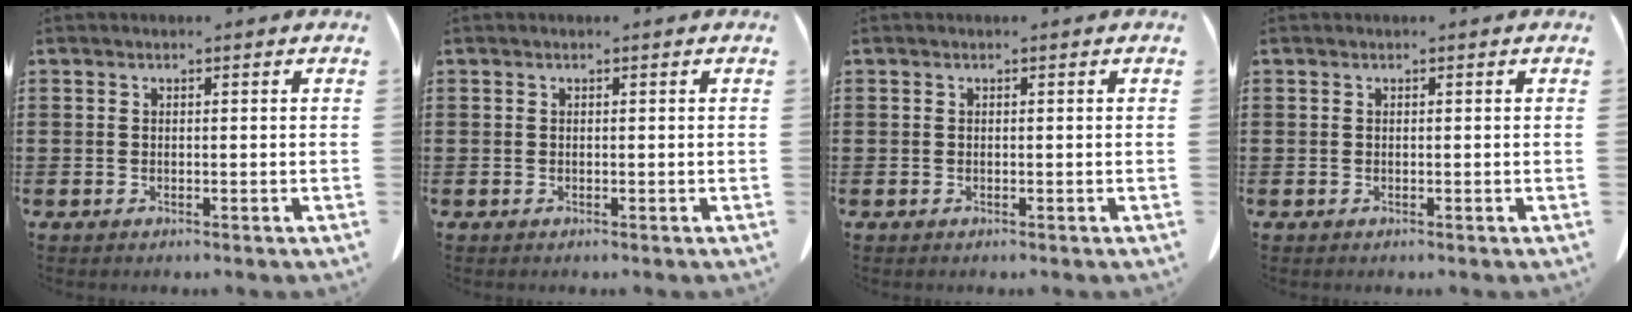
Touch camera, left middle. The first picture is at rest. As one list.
[{"total": 0.0}, {"total": 0.0}, {"total": 0.0}]